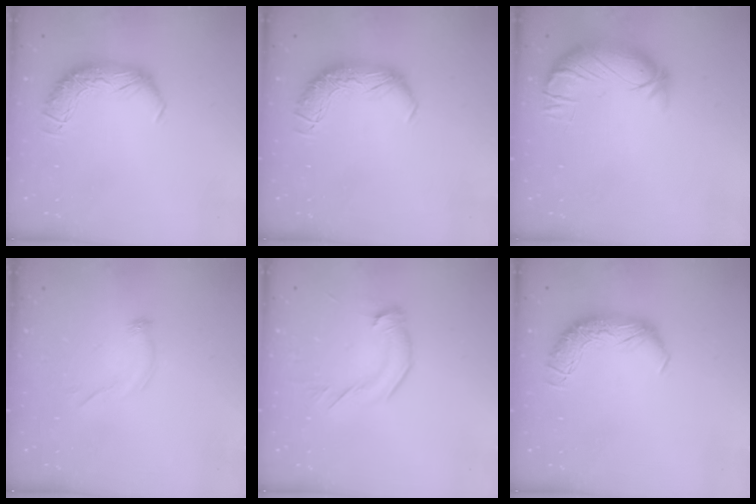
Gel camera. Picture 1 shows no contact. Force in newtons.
{"total": 0.0}
{"total": 3.7, "press": 2.2, "slide": 2.9}
{"total": 7.1, "press": 7.1, "slide": 0.8}
{"total": 2.6, "press": 2.6, "slide": 0.4}
{"total": 0.0}